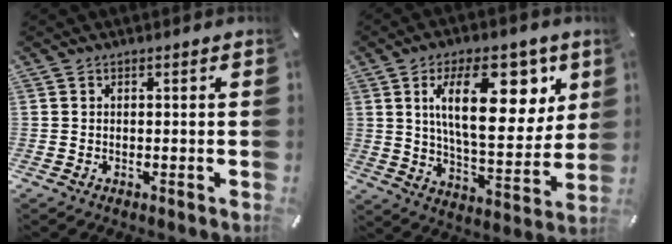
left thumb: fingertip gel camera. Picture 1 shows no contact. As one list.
[{"total": 21.7, "force": [8.4, 10.1, 17.3], "torque": [-0.259, -0.014, 0.132]}]